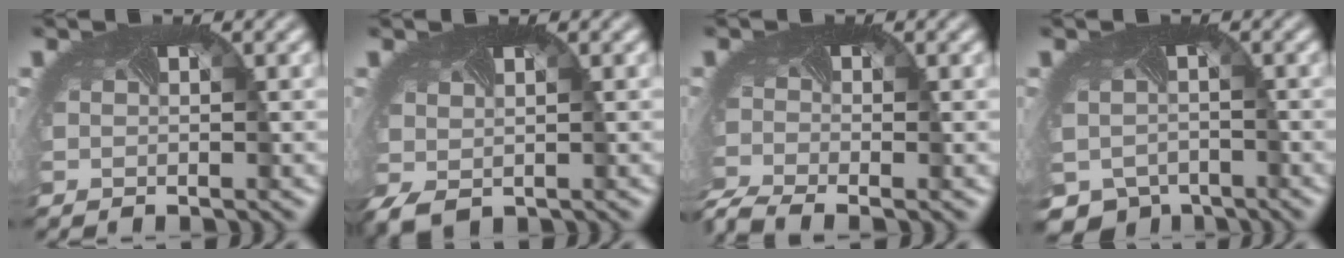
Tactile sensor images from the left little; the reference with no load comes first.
{"total": 2.0, "force": [-0.7, 1.1, 1.5], "torque": [-0.057, -0.008, -0.007]}
{"total": 4.5, "force": [-3.8, 1.0, 2.2], "torque": [-0.060, -0.030, -0.074]}
{"total": 5.2, "force": [-3.7, 3.3, 1.4], "torque": [-0.037, -0.035, -0.050]}